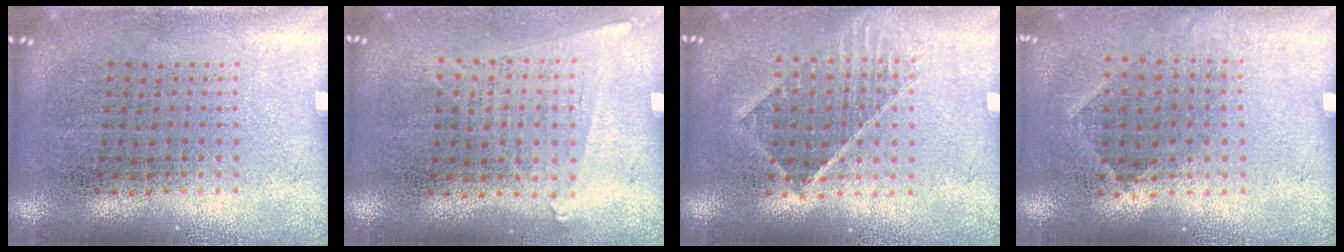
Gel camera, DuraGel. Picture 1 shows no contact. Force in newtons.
{"total": 0.7, "press": 0.6, "slide": 0.4}
{"total": 1.2, "press": 1.1, "slide": 0.4}
{"total": 0.9, "press": 0.6, "slide": 0.6}